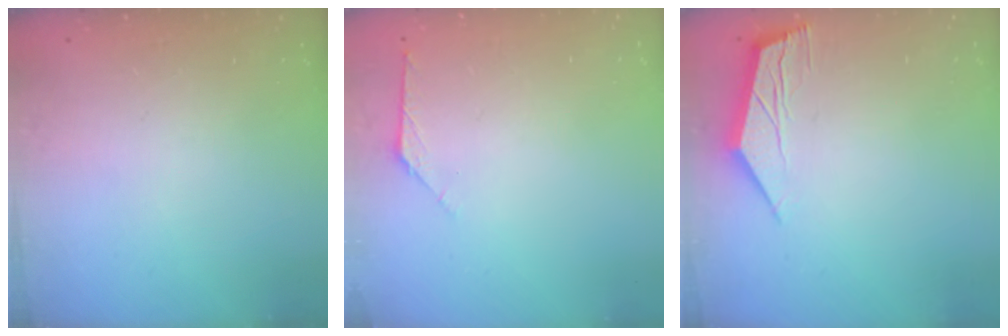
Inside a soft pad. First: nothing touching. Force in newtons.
{"total": 1.9, "press": 1.8, "slide": 0.5}
{"total": 5.7, "press": 5.6, "slide": 0.6}